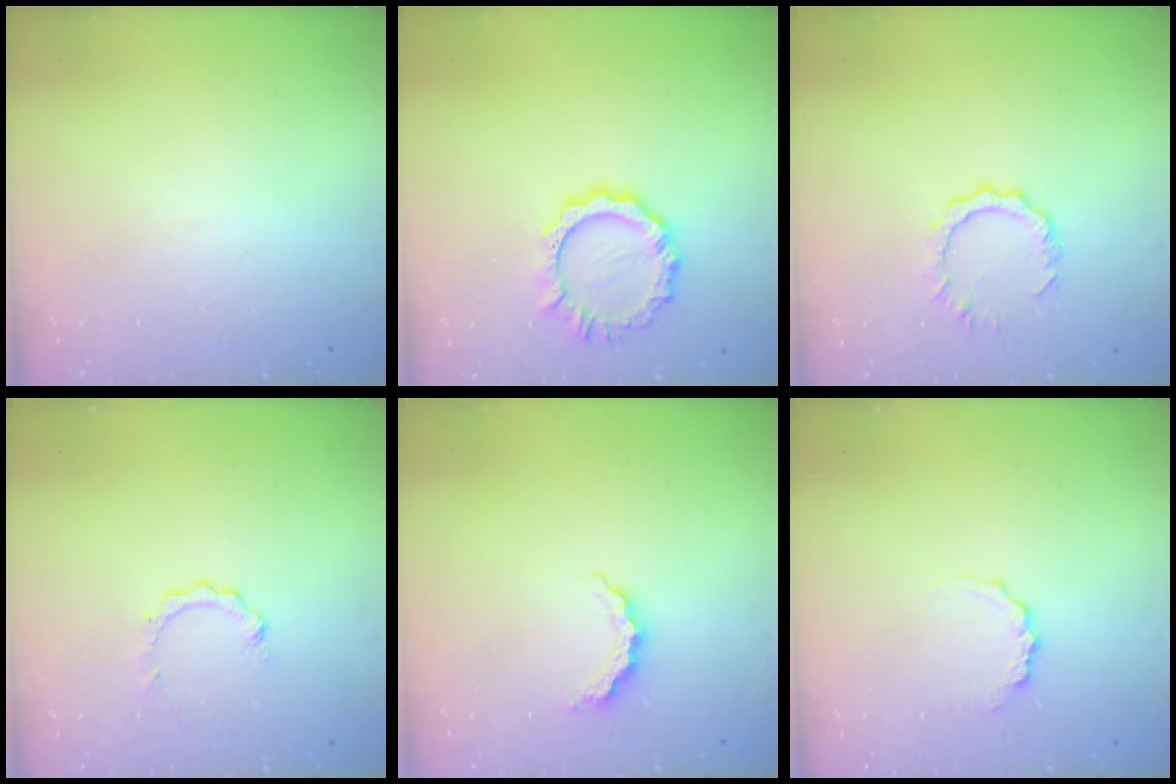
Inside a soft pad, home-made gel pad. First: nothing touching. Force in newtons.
{"total": 9.1, "press": 9.0, "slide": 1.0}
{"total": 6.5, "press": 6.5, "slide": 0.7}
{"total": 2.4, "press": 2.4, "slide": 0.3}
{"total": 5.1, "press": 5.1, "slide": 0.4}
{"total": 5.2, "press": 5.2, "slide": 0.4}